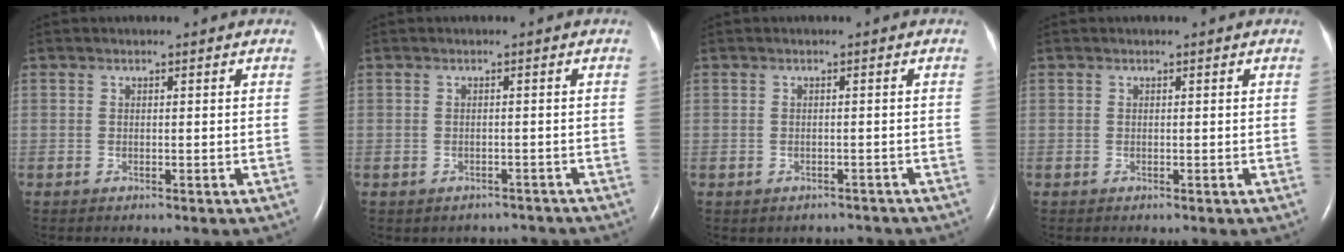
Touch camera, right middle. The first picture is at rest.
{"total": 3.2, "force": [-2.7, 1.7, 0.0], "torque": [-0.002, 0.013, -0.031]}
{"total": 2.7, "force": [-2.2, 1.6, 0.2], "torque": [-0.005, 0.010, -0.026]}
{"total": 0.0}